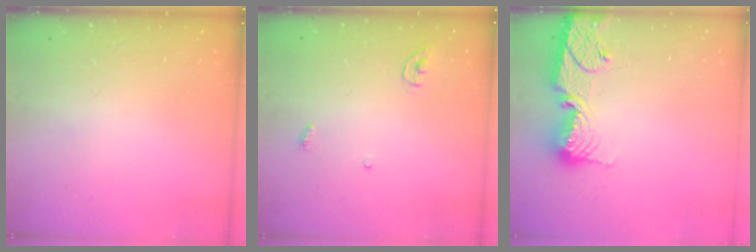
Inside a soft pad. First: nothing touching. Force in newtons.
{"total": 3.4, "press": 3.4, "slide": 0.3}
{"total": 14.0, "press": 14.0, "slide": 1.1}